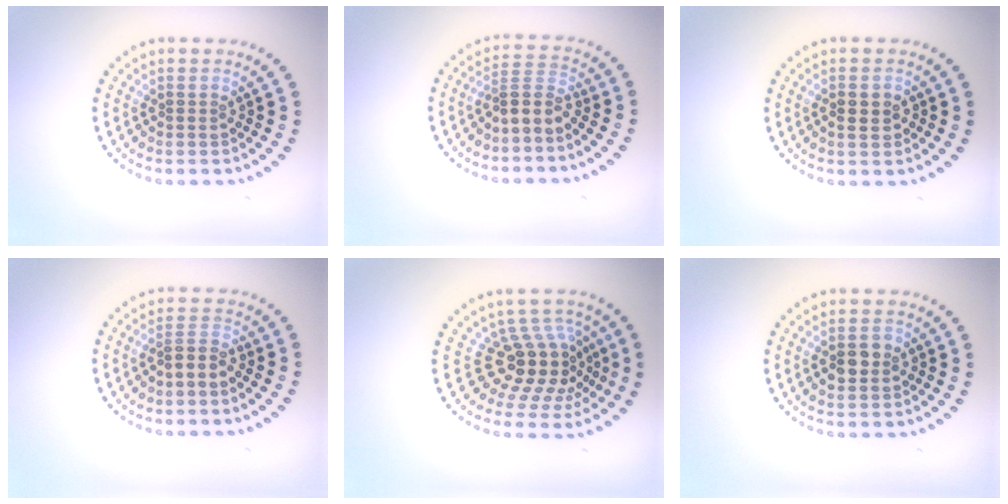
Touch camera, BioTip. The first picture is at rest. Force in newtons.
{"total": 2.5, "press": 1.8, "slide": 1.7}
{"total": 1.5, "press": 1.5, "slide": 0.2}
{"total": 1.8, "press": 1.5, "slide": 1.0}
{"total": 4.9, "press": 3.5, "slide": 3.4}
{"total": 2.4, "press": 2.4, "slide": 0.1}